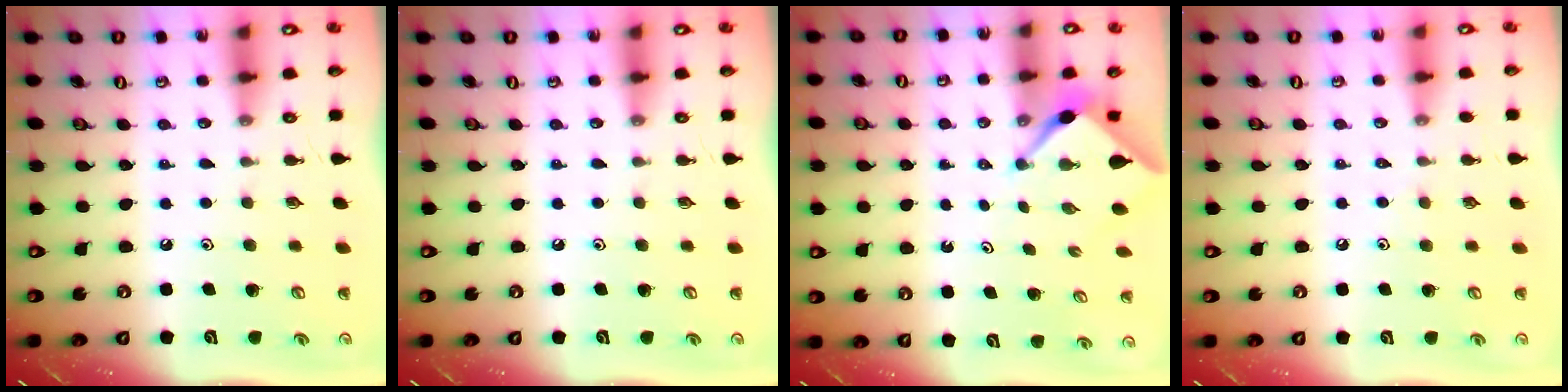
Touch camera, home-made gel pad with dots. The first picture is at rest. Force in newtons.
{"total": 0.0}
{"total": 2.1, "press": 2.1, "slide": 0.3}
{"total": 4.3, "press": 4.3, "slide": 0.6}